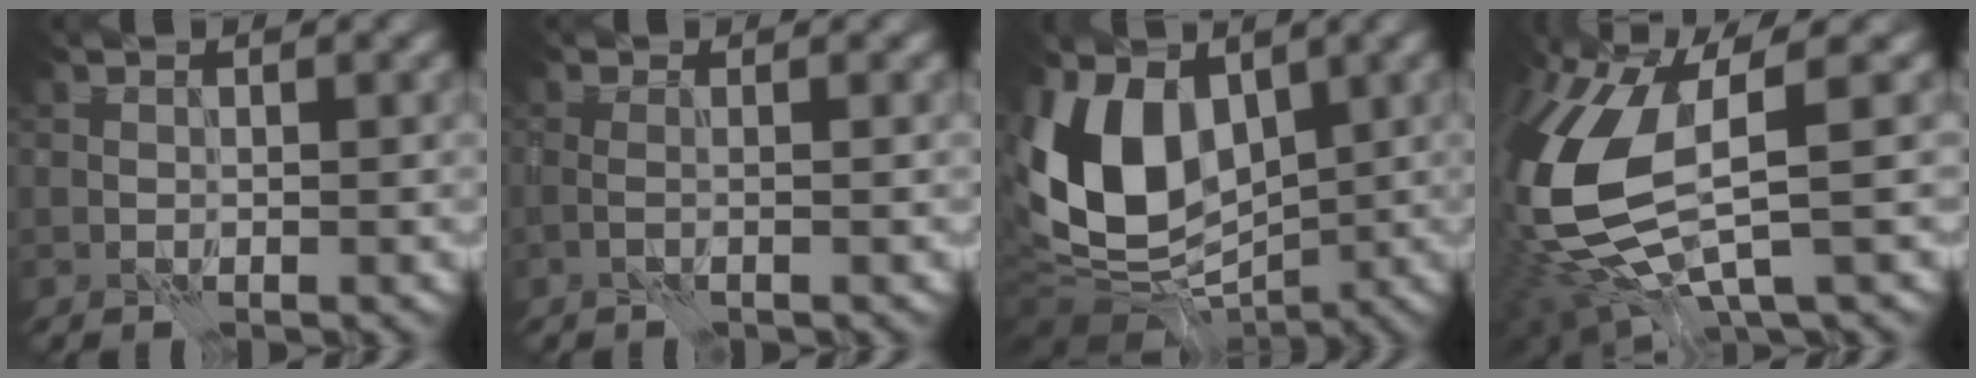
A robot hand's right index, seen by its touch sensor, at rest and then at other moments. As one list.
[{"total": 0.7, "force": [-0.4, -0.2, 0.6], "torque": [-0.011, 0.000, -0.015]}, {"total": 9.7, "force": [-0.4, 6.6, 7.1], "torque": [-0.137, -0.012, -0.023]}, {"total": 11.7, "force": [-0.4, 5.2, 10.4], "torque": [-0.253, -0.026, -0.004]}]